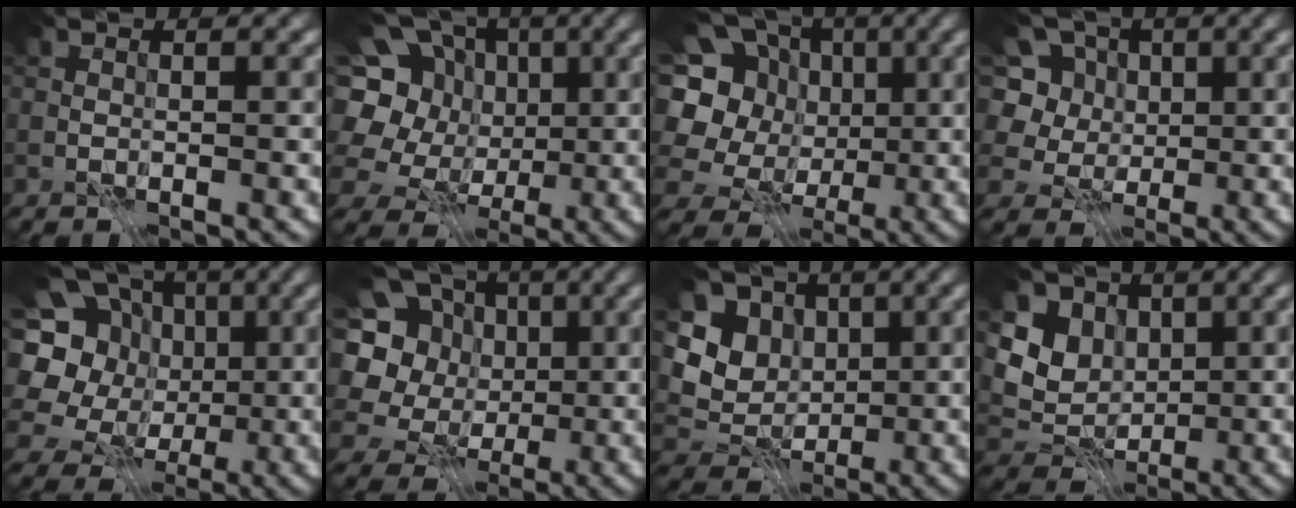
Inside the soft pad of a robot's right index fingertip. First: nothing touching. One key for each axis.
{"total": 12.5, "fx": 1.7, "fy": 10.8, "fz": 6.1, "tx": -0.152, "ty": 0.030, "tz": 0.011}
{"total": 14.6, "fx": 2.2, "fy": 12.8, "fz": 6.7, "tx": -0.186, "ty": 0.040, "tz": 0.019}
{"total": 9.2, "fx": 4.0, "fy": 7.1, "fz": 4.3, "tx": -0.080, "ty": 0.017, "tz": 0.051}
{"total": 15.4, "fx": 2.1, "fy": 13.6, "fz": 6.9, "tx": -0.190, "ty": 0.039, "tz": 0.020}
{"total": 11.6, "fx": 2.1, "fy": 10.0, "fz": 5.4, "tx": -0.149, "ty": 0.035, "tz": 0.005}
{"total": 7.0, "fx": 2.2, "fy": 5.9, "fz": 3.0, "tx": -0.066, "ty": 0.000, "tz": 0.019}
{"total": 6.4, "fx": 2.5, "fy": 5.3, "fz": 2.7, "tx": -0.068, "ty": -0.001, "tz": 0.035}